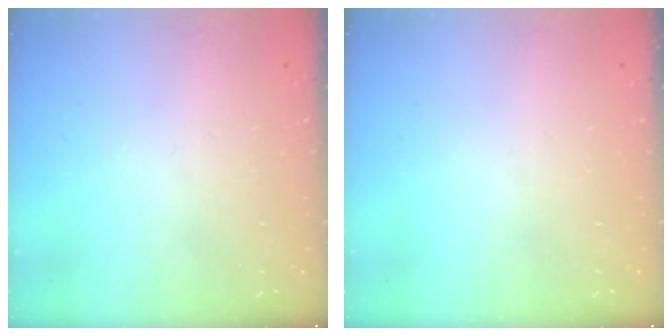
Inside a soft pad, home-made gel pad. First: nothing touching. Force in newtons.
{"total": 0.0}